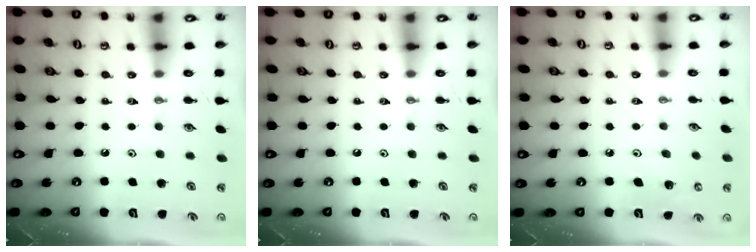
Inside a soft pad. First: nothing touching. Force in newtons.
{"total": 0.0}
{"total": 7.5, "press": 7.4, "slide": 1.0}